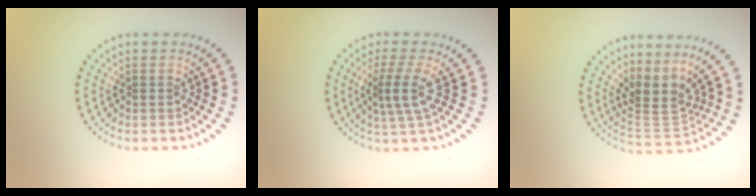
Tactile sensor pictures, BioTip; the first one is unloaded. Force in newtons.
{"total": 2.9, "press": 2.3, "slide": 1.8}
{"total": 3.5, "press": 2.4, "slide": 2.5}